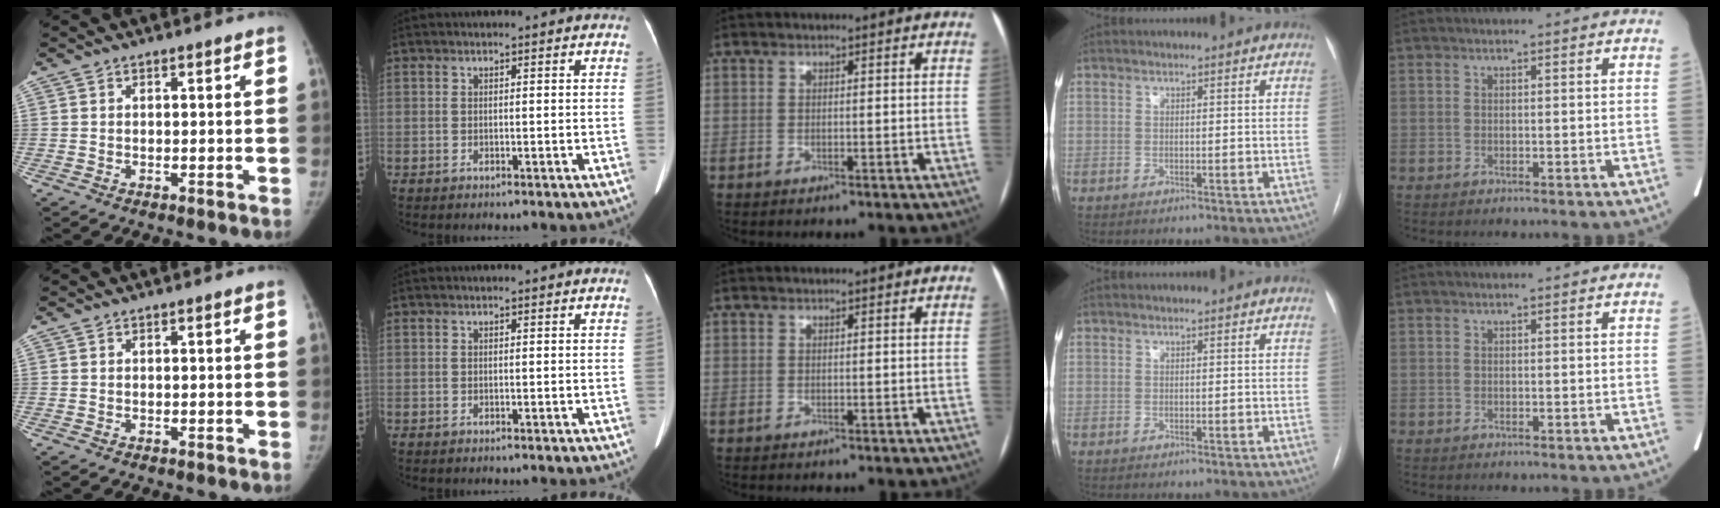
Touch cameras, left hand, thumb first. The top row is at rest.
{}